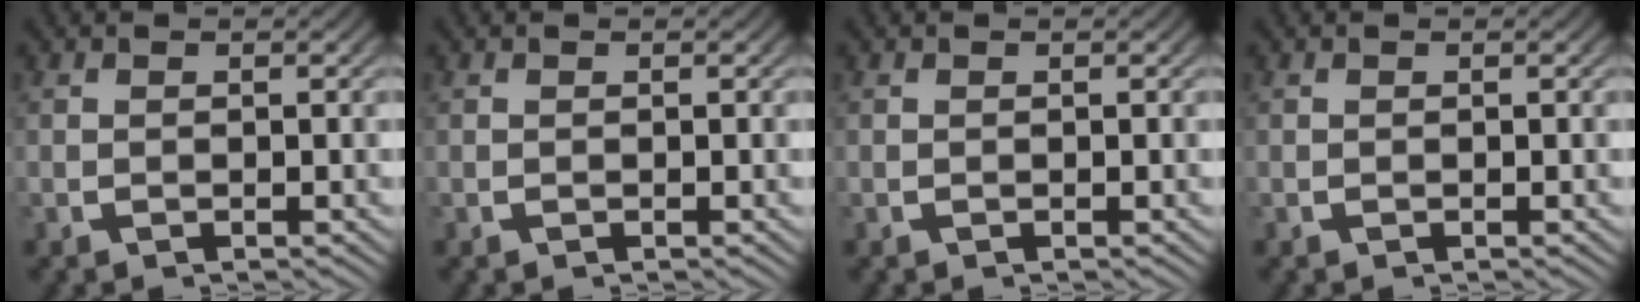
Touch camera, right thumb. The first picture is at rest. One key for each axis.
{"total": 0.0}
{"total": 0.0}
{"total": 0.0}